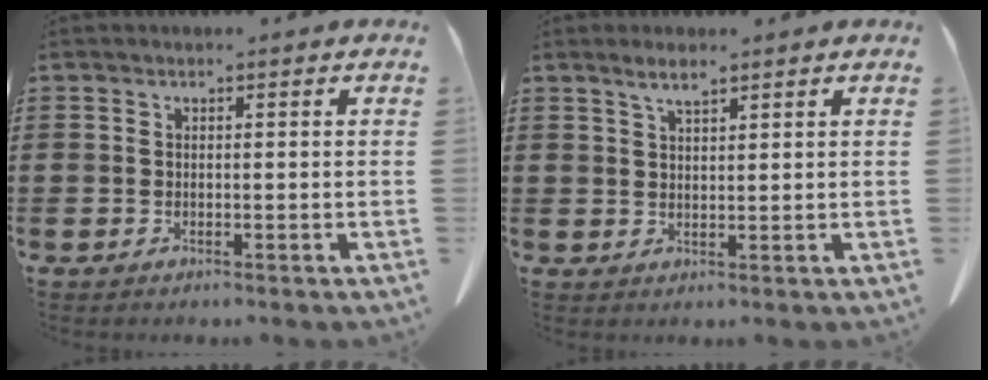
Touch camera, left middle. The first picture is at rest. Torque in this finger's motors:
{"motor_torque": [0.02, 0.07, 0.02, 0.00]}